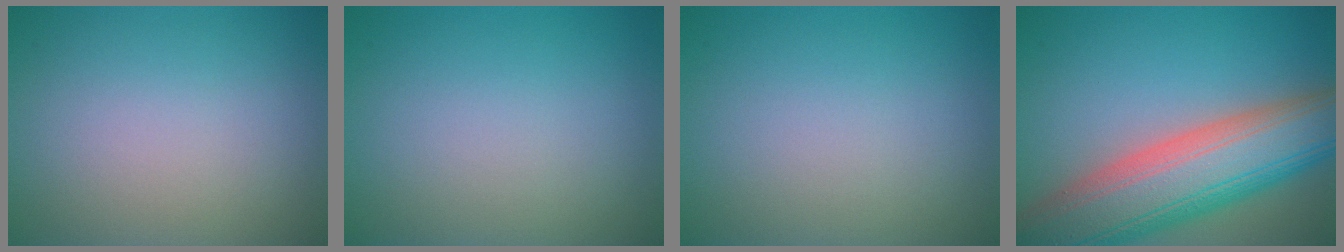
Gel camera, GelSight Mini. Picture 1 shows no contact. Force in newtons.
{"total": 0.0}
{"total": 0.0}
{"total": 12.4, "press": 12.4, "slide": 0.8}